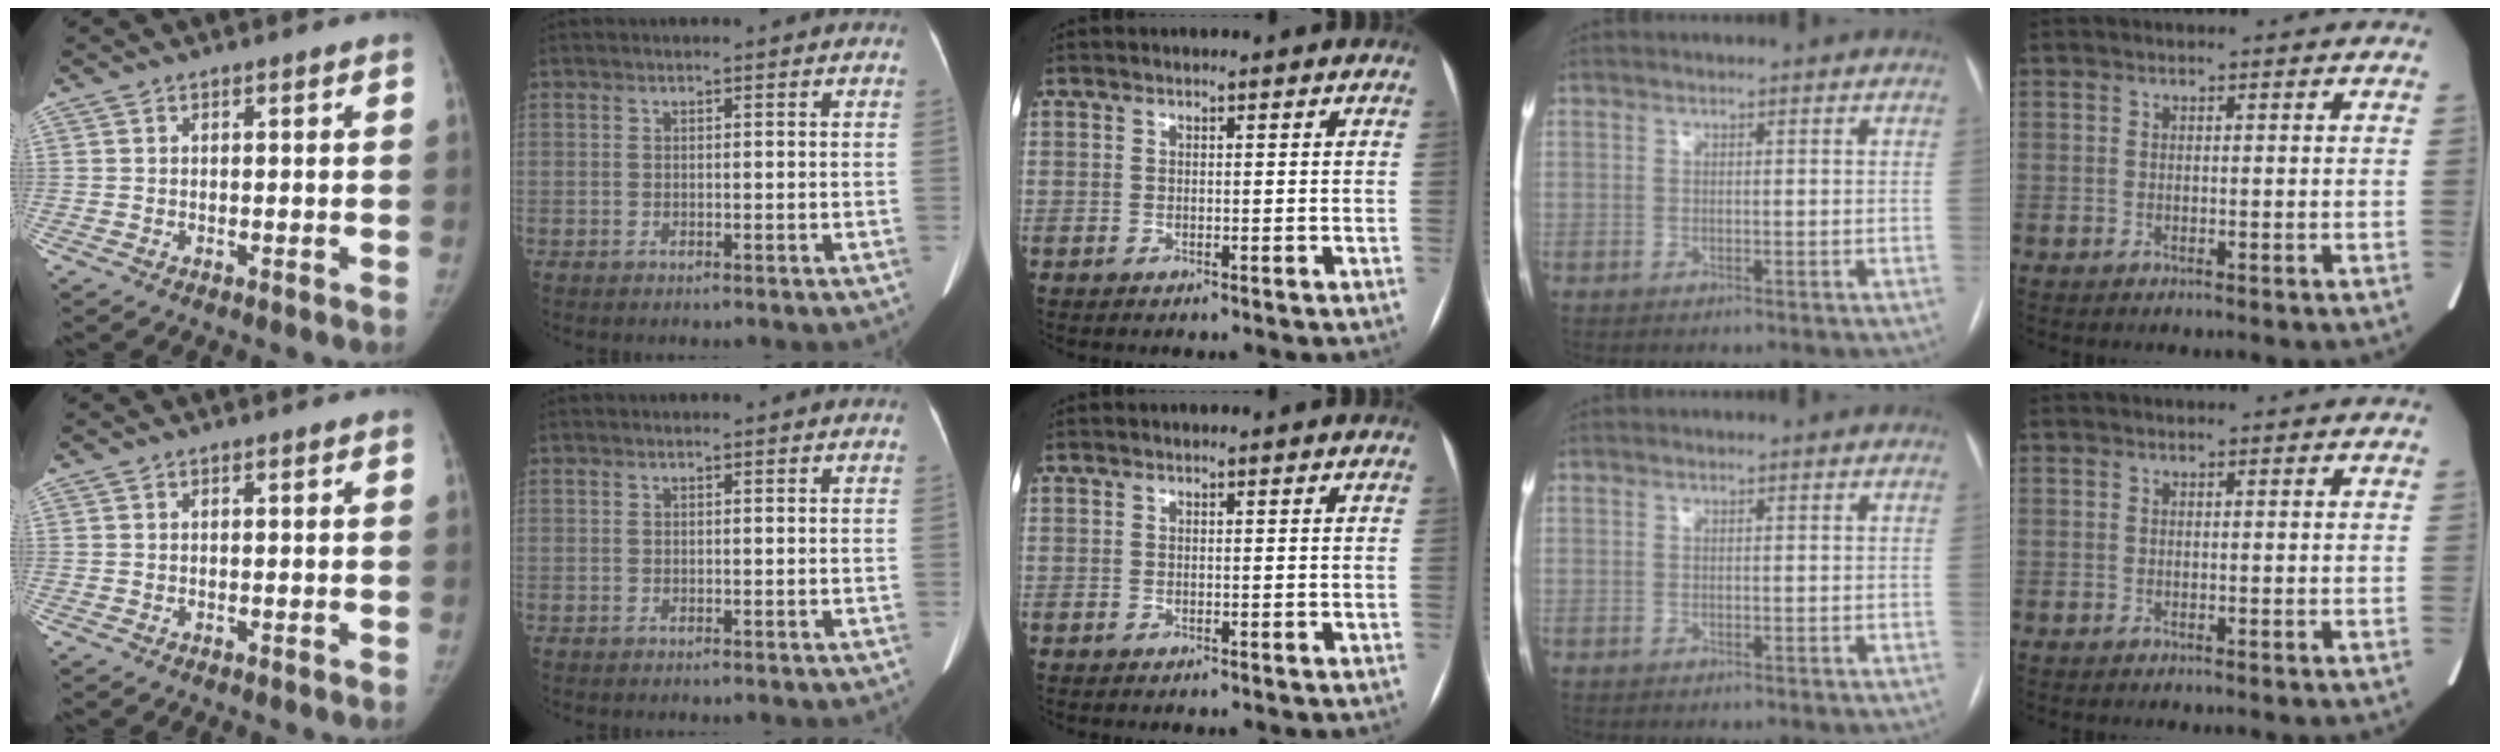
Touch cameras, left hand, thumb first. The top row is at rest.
{}